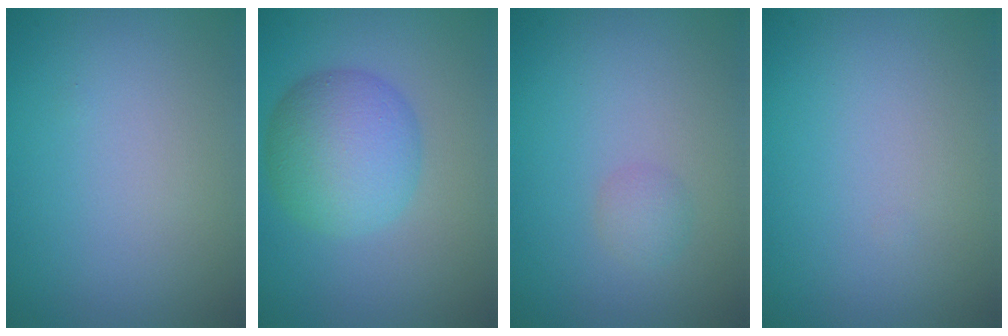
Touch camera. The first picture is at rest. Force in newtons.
{"total": 6.2, "press": 6.2, "slide": 0.0}
{"total": 1.2, "press": 1.2, "slide": 0.0}
{"total": 0.0}